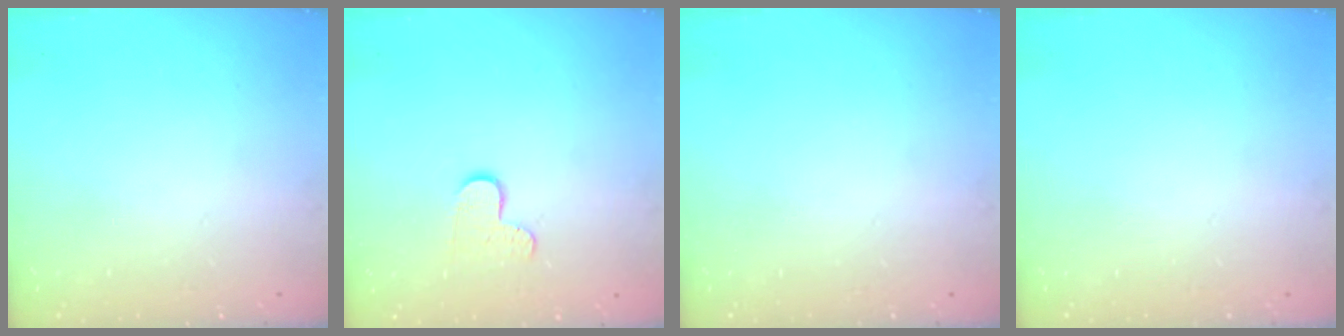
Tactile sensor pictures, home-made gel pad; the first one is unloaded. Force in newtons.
{"total": 7.0, "press": 7.0, "slide": 0.6}
{"total": 0.0}
{"total": 0.0}